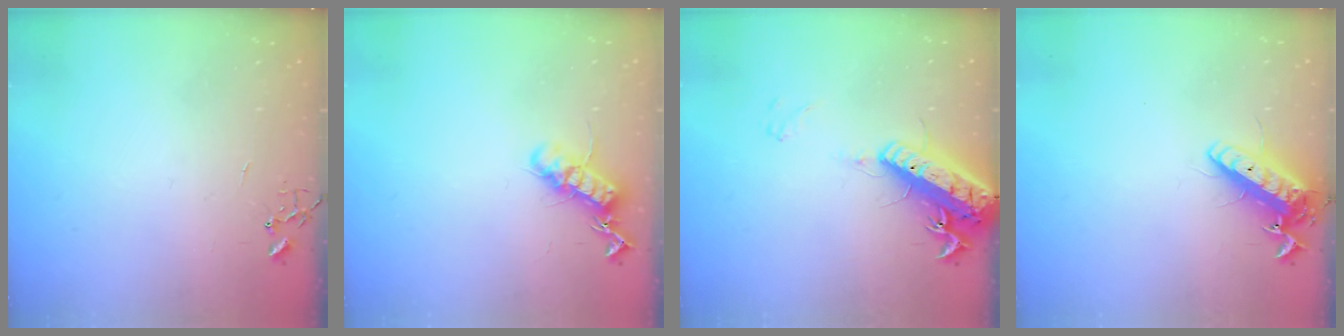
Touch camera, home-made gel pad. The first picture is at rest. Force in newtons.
{"total": 12.9, "press": 12.9, "slide": 0.3}
{"total": 19.0, "press": 18.7, "slide": 3.7}
{"total": 13.4, "press": 13.1, "slide": 2.5}